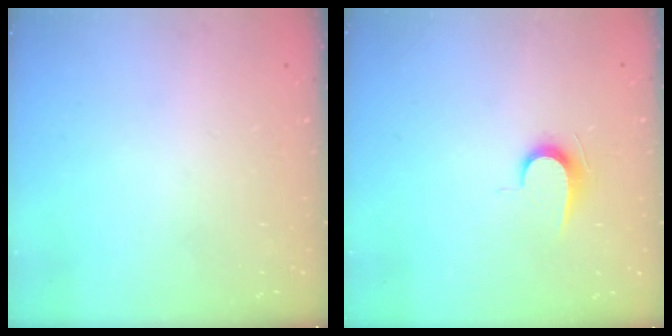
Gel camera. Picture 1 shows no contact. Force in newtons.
{"total": 6.1, "press": 6.0, "slide": 0.6}